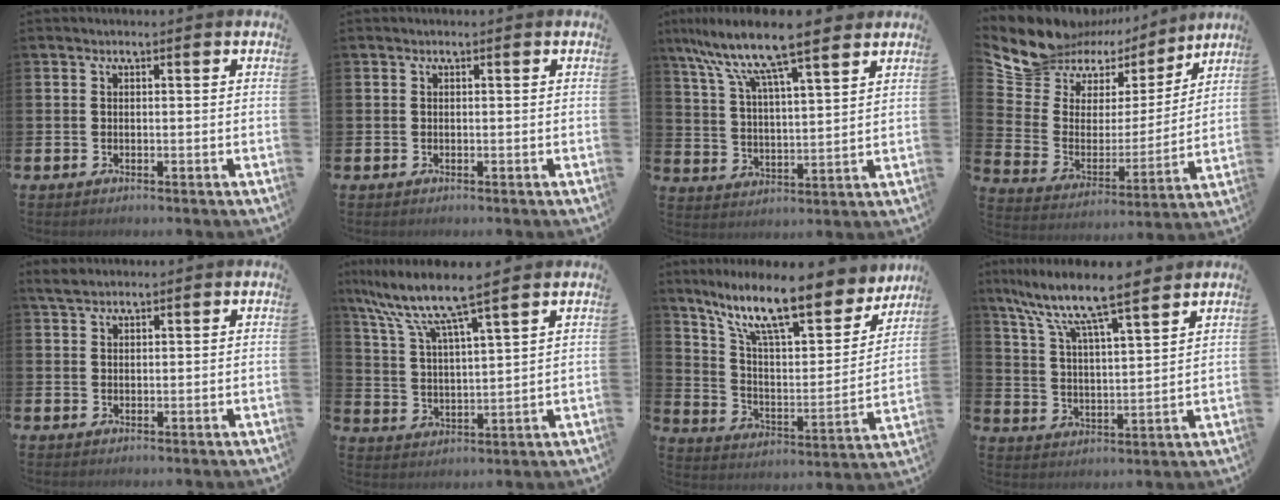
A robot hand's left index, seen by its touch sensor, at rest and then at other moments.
{"total": 0.0}
{"total": 11.1, "force": [9.3, 1.6, 5.8], "torque": [-0.139, -0.046, 0.159]}
{"total": 10.0, "force": [8.1, 5.7, 1.1], "torque": [-0.075, -0.061, 0.143]}
{"total": 2.4, "force": [2.1, 0.8, 0.7], "torque": [-0.005, -0.002, 0.037]}
{"total": 8.0, "force": [6.8, 0.2, 4.2], "torque": [-0.109, -0.039, 0.113]}
{"total": 14.2, "force": [11.1, 3.8, 8.1], "torque": [-0.163, -0.070, 0.188]}
{"total": 8.7, "force": [7.8, 0.9, 3.7], "torque": [-0.105, -0.051, 0.132]}